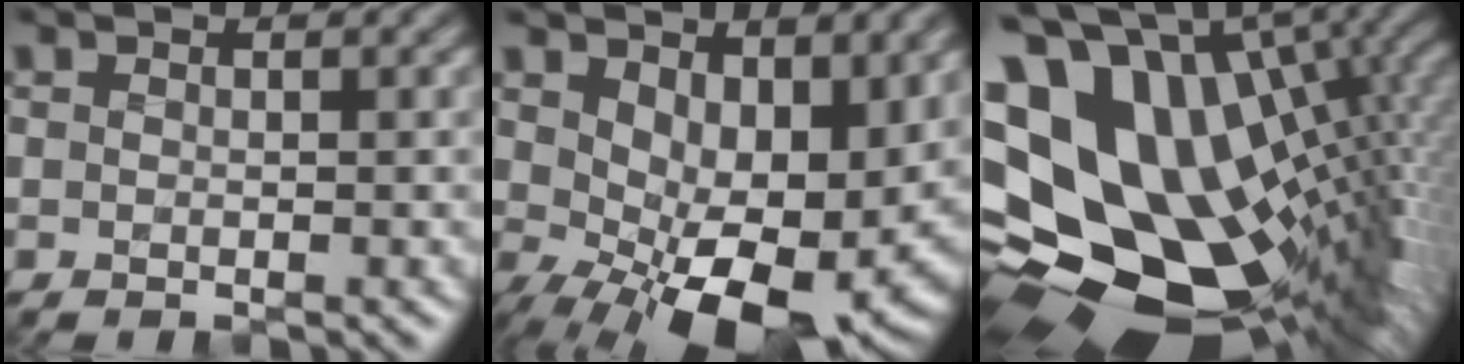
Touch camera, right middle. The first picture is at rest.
{"total": 13.8, "force": [-1.2, 7.6, 11.4], "torque": [-0.170, -0.041, 0.005]}
{"total": 18.4, "force": [2.0, 12.3, 13.5], "torque": [-0.249, -0.024, 0.075]}